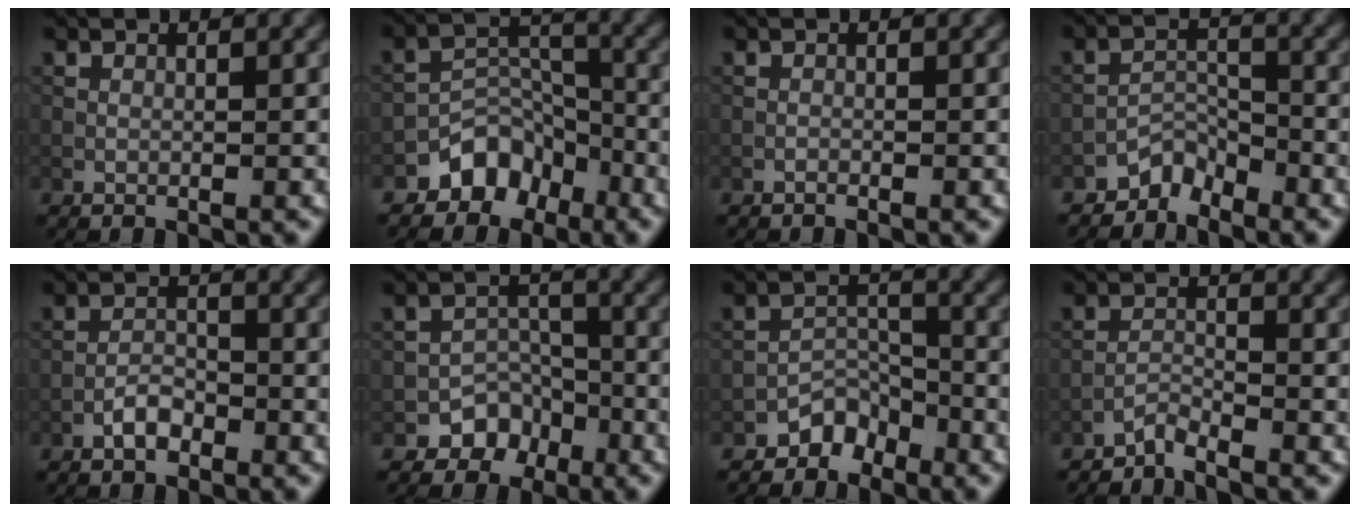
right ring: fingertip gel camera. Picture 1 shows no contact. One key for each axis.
{"total": 4.7, "fx": -3.3, "fy": 3.0, "fz": 1.3, "tx": -0.005, "ty": 0.006, "tz": -0.058}
{"total": 0.0}
{"total": 2.5, "fx": -2.3, "fy": 0.8, "fz": 0.4, "tx": 0.001, "ty": 0.013, "tz": -0.045}
{"total": 2.0, "fx": -1.3, "fy": 0.9, "fz": 1.2, "tx": -0.017, "ty": 0.006, "tz": -0.027}
{"total": 3.6, "fx": -2.5, "fy": 2.6, "fz": 0.6, "tx": 0.013, "ty": 0.010, "tz": -0.038}
{"total": 2.8, "fx": -2.3, "fy": 1.4, "fz": 0.6, "tx": 0.002, "ty": 0.015, "tz": -0.042}
{"total": 1.6, "fx": -1.6, "fy": 0.0, "fz": 0.3, "tx": -0.002, "ty": 0.006, "tz": -0.035}